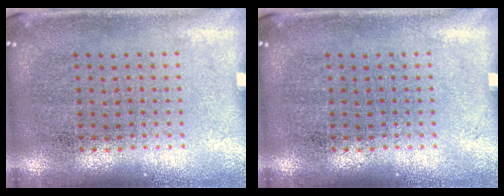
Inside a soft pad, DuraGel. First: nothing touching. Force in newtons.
{"total": 0.0}